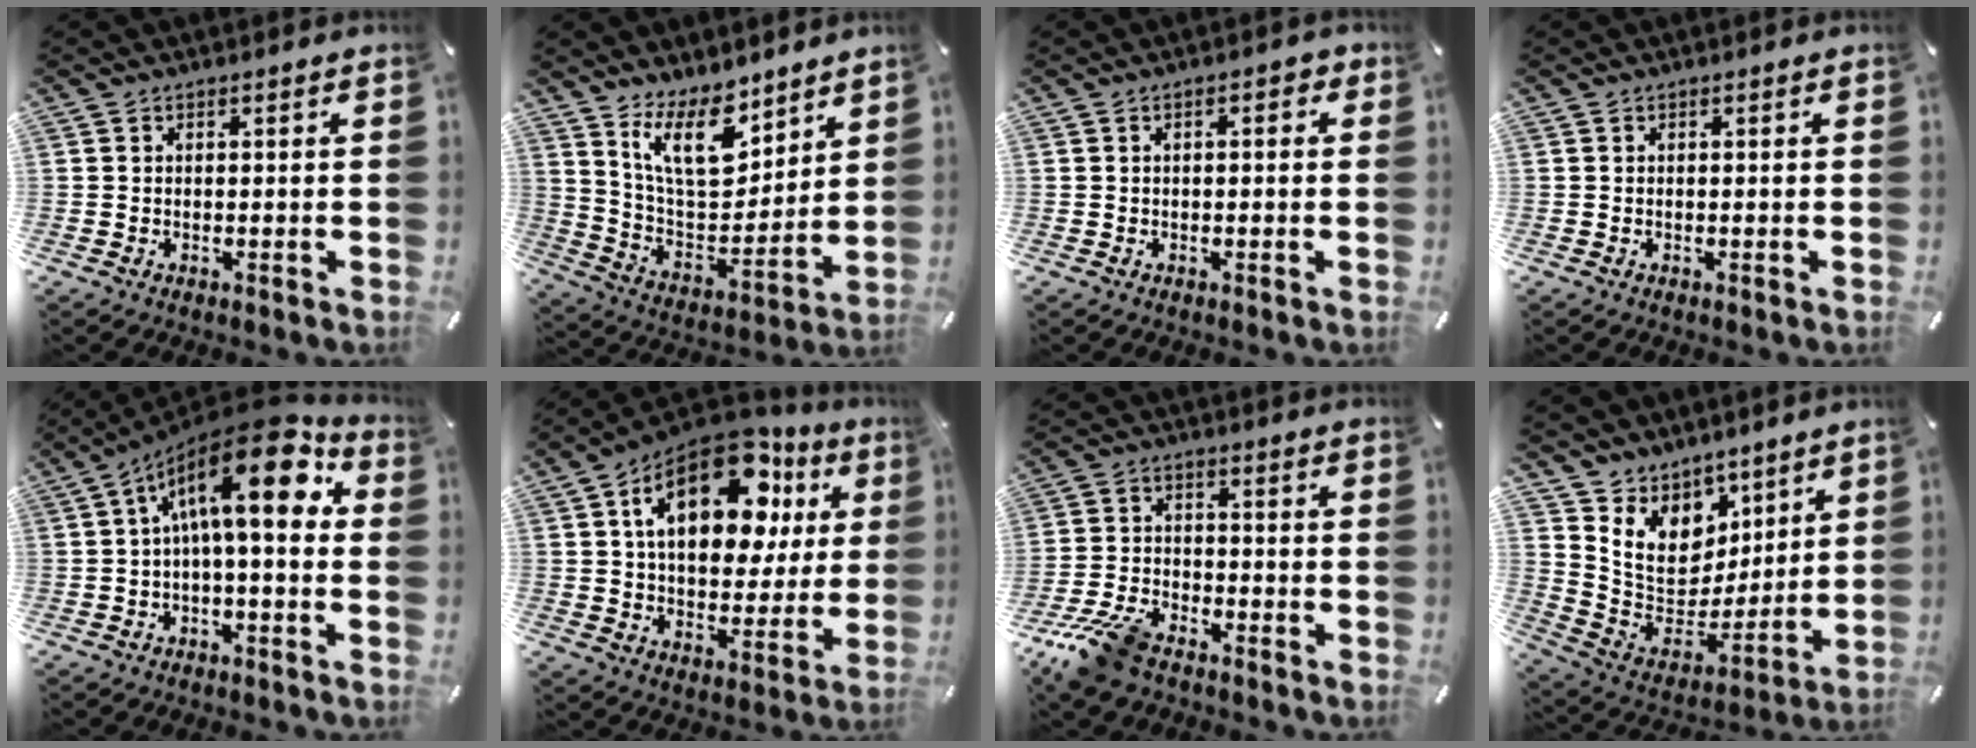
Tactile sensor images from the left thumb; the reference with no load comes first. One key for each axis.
{"total": 16.0, "fx": 10.6, "fy": 7.8, "fz": 9.0, "tx": -0.163, "ty": -0.058, "tz": 0.197}
{"total": 1.8, "fx": -0.2, "fy": 0.8, "fz": 1.6, "tx": -0.021, "ty": 0.003, "tz": -0.007}
{"total": 0.0}
{"total": 18.4, "fx": 5.0, "fy": 6.6, "fz": 16.4, "tx": -0.271, "ty": -0.033, "tz": 0.073}
{"total": 23.3, "fx": 9.9, "fy": 13.1, "fz": 16.6, "tx": -0.273, "ty": -0.045, "tz": 0.162}
{"total": 10.2, "fx": -7.8, "fy": 4.5, "fz": 4.8, "tx": -0.099, "ty": 0.035, "tz": -0.149}
{"total": 11.5, "fx": 5.8, "fy": 9.4, "fz": 3.2, "tx": -0.078, "ty": -0.062, "tz": 0.122}